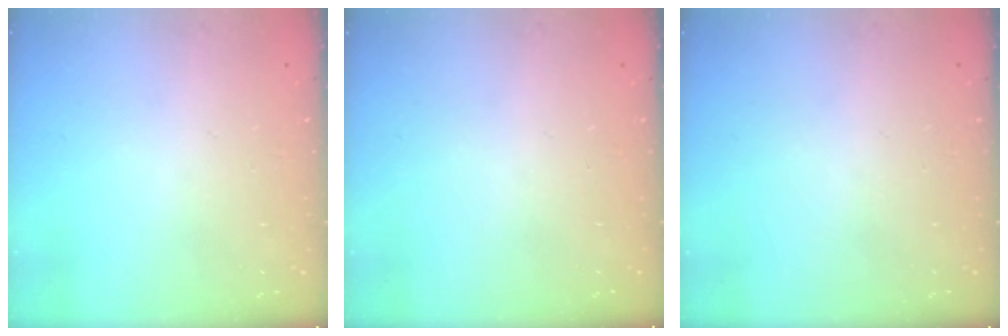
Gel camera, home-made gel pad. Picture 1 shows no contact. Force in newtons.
{"total": 0.0}
{"total": 0.0}